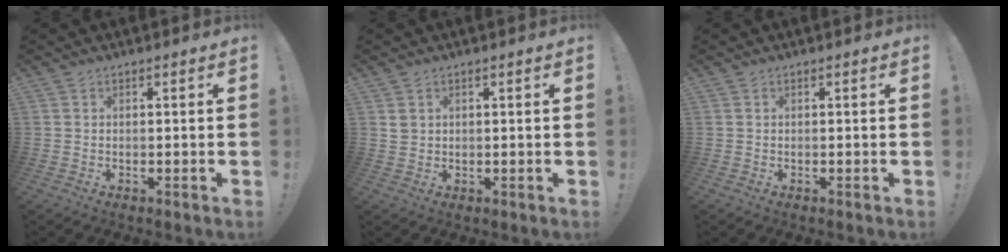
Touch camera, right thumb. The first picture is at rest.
{"total": 2.2, "force": [1.2, 1.7, 0.8], "torque": [-0.001, -0.006, 0.020]}
{"total": 0.0}